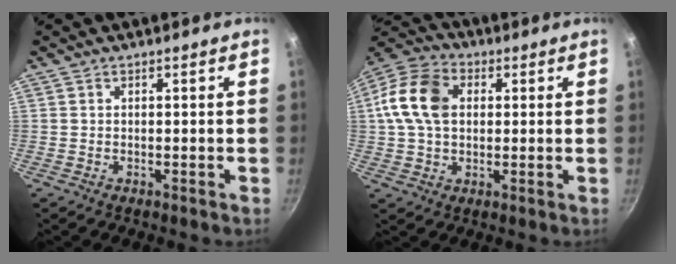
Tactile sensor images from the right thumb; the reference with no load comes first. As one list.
[{"total": 13.5, "force": [2.1, 9.6, 9.2], "torque": [-0.158, 0.018, 0.023]}]